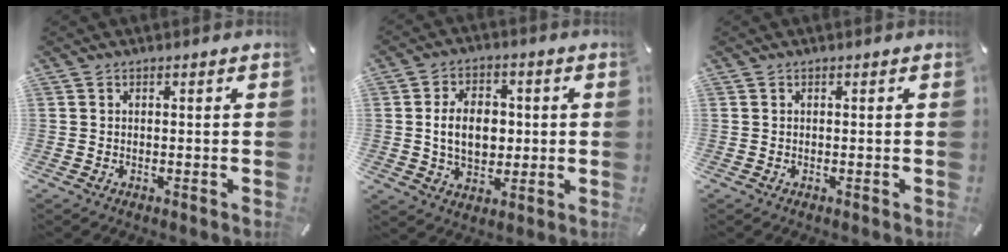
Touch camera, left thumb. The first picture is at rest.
{"total": 10.3, "force": [0.3, 7.3, 7.2], "torque": [-0.134, 0.003, 0.003]}
{"total": 0.0}